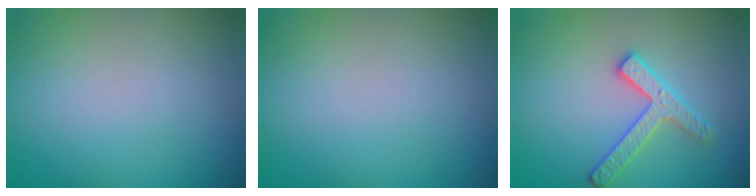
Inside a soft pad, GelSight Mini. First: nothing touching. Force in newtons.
{"total": 0.0}
{"total": 2.6, "press": 2.6, "slide": 0.4}